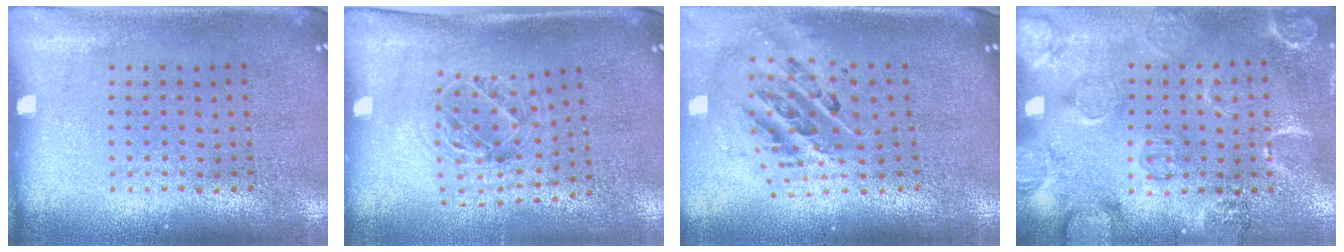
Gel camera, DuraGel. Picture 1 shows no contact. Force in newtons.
{"total": 1.1, "press": 1.1, "slide": 0.3}
{"total": 1.9, "press": 1.5, "slide": 1.2}
{"total": 2.6, "press": 2.0, "slide": 1.6}